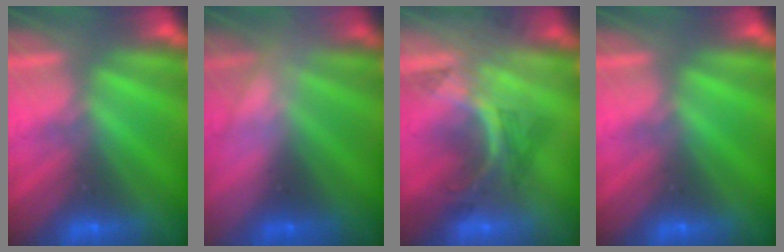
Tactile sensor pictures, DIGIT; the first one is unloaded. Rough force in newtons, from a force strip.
{"total": 2.8}
{"total": 3.2}
{"total": 0.0}